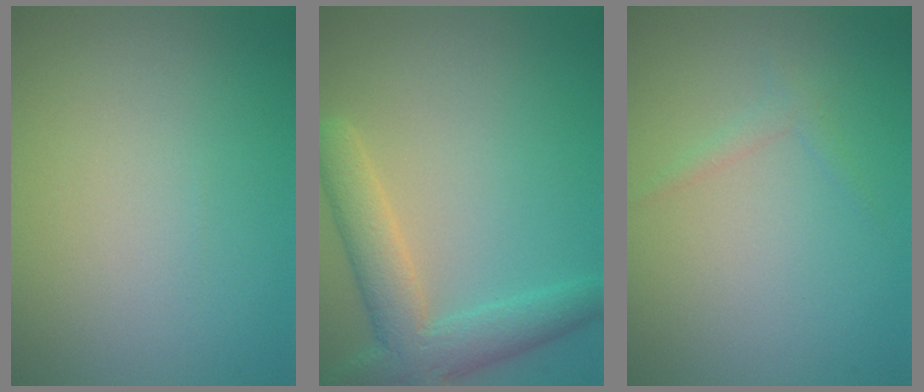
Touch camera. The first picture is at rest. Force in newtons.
{"total": 5.3, "press": 5.3, "slide": 0.3}
{"total": 0.9, "press": 0.9, "slide": 0.0}